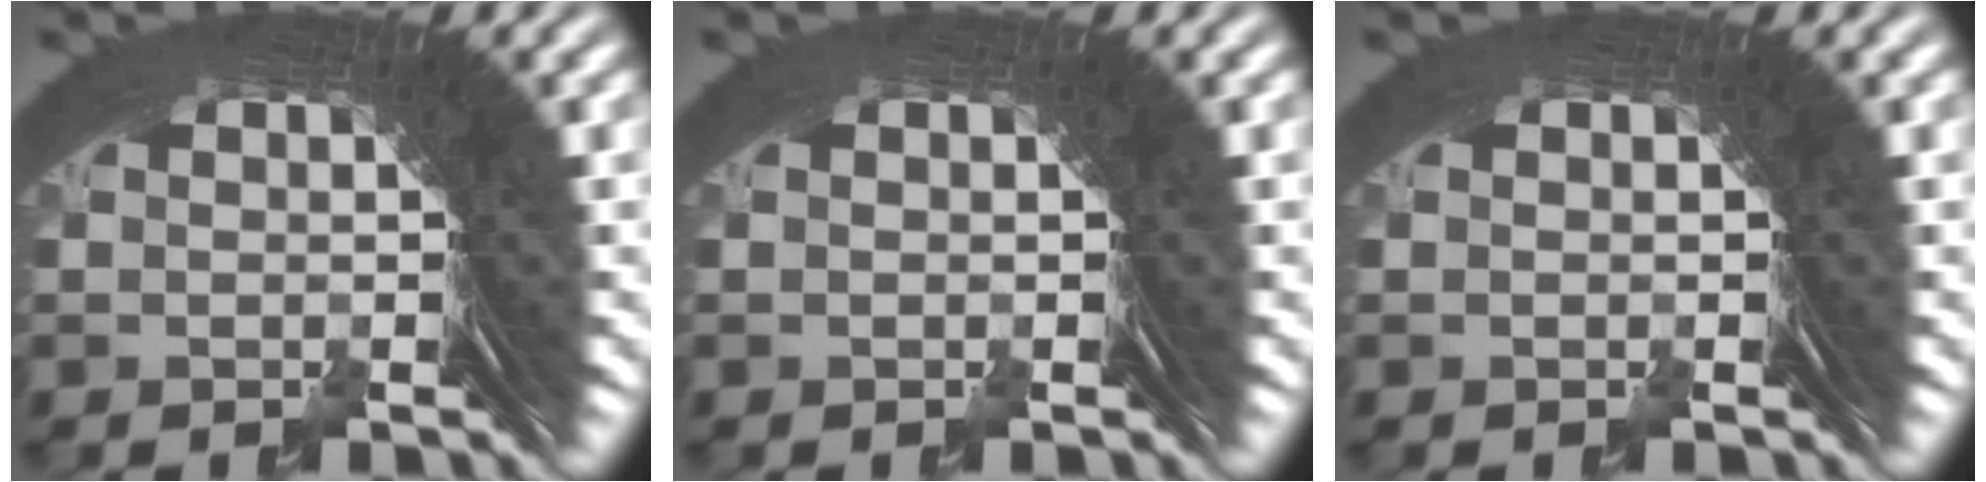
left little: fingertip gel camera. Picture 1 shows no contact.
{"total": 0.0}
{"total": 0.0}